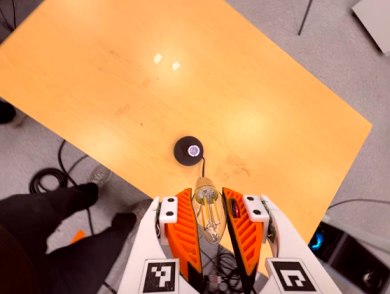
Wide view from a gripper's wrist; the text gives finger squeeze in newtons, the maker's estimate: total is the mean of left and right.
{"total": 15.8, "left": 17.5, "right": 14.1}